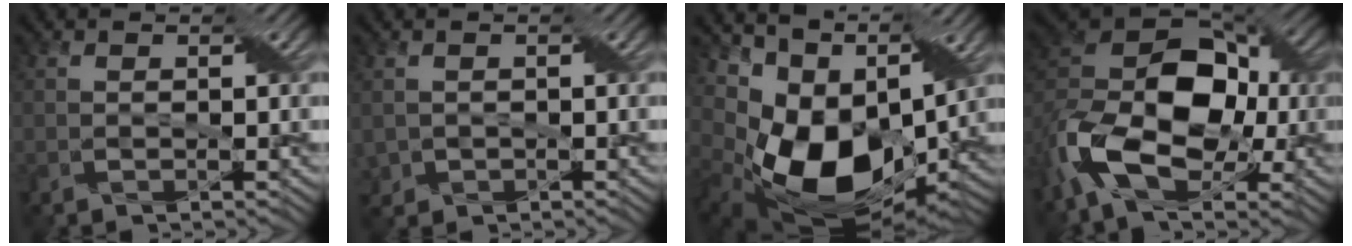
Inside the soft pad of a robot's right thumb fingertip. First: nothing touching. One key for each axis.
{"total": 2.1, "fx": -0.4, "fy": 1.9, "fz": 0.8, "tx": -0.027, "ty": -0.010, "tz": -0.009}
{"total": 15.7, "fx": 1.2, "fy": 11.2, "fz": 10.9, "tx": -0.232, "ty": -0.035, "tz": 0.040}
{"total": 16.1, "fx": -4.5, "fy": 10.2, "fz": 11.6, "tx": -0.248, "ty": -0.025, "tz": -0.092}